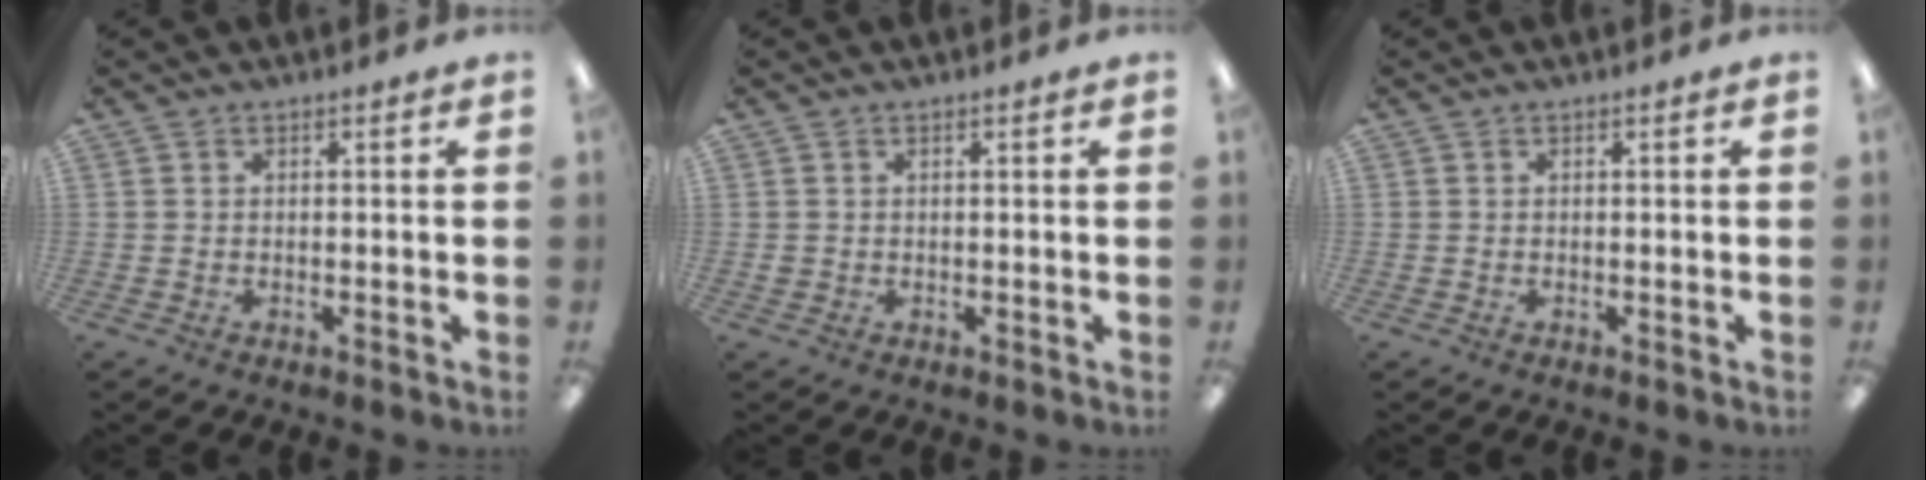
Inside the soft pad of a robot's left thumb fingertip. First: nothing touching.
{"total": 0.8, "force": [0.3, 0.7, 0.3], "torque": [-0.006, 0.004, 0.005]}
{"total": 0.0}